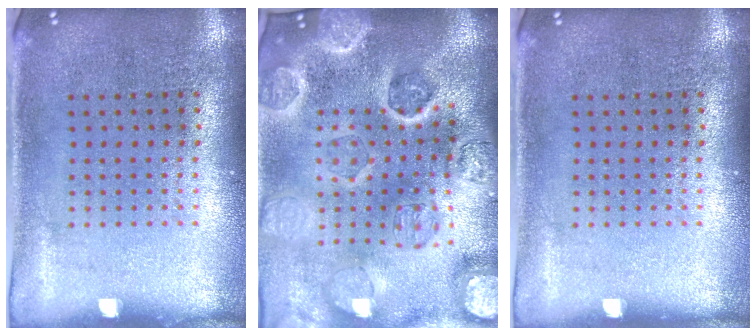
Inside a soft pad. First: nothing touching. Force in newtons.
{"total": 4.9, "press": 4.2, "slide": 2.4}
{"total": 0.0}